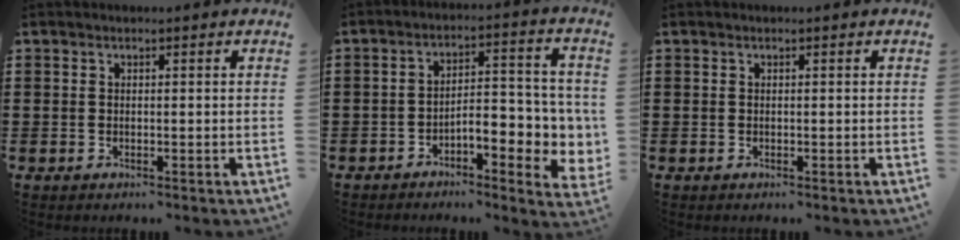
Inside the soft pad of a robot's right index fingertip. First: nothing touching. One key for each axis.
{"total": 6.4, "fx": -2.3, "fy": 2.8, "fz": 5.3, "tx": -0.069, "ty": -0.012, "tz": -0.045}
{"total": 0.0}